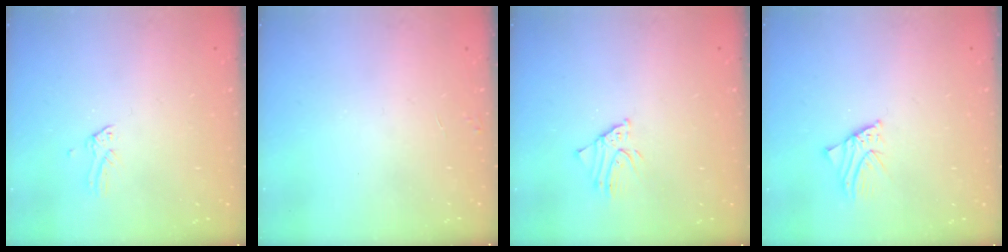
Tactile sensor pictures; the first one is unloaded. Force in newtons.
{"total": 2.9, "press": 2.9, "slide": 0.4}
{"total": 2.5, "press": 2.5, "slide": 0.2}
{"total": 1.5, "press": 1.5, "slide": 0.0}